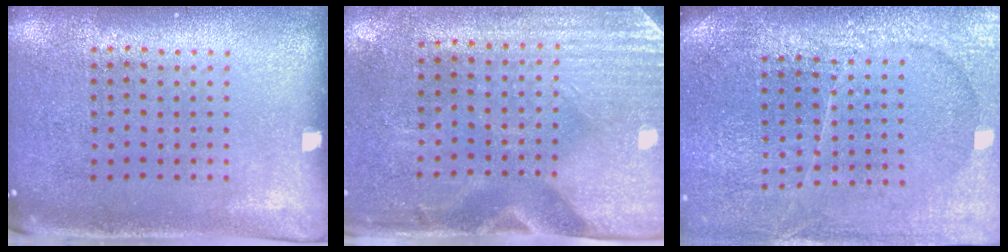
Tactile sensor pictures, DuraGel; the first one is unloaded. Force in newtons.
{"total": 3.0, "press": 2.6, "slide": 1.6}
{"total": 3.8, "press": 3.4, "slide": 1.8}